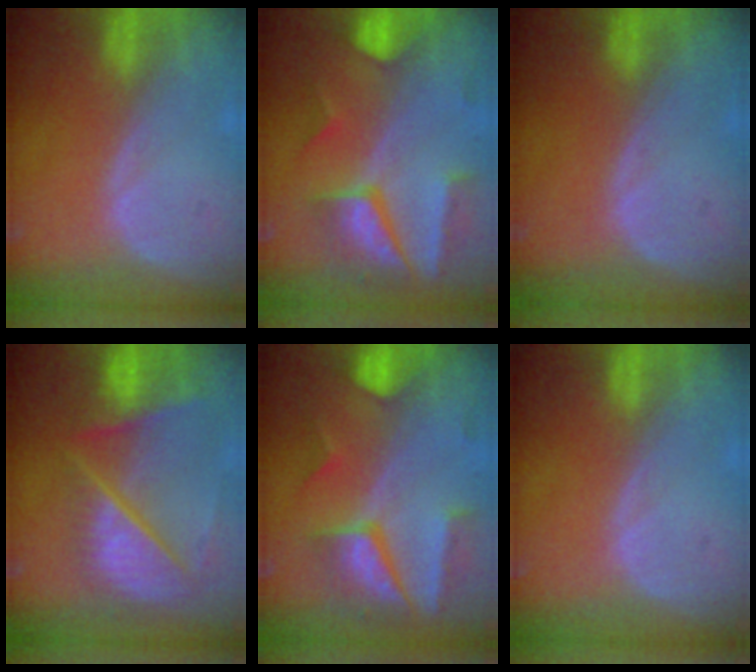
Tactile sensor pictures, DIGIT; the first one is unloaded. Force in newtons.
{"total": 9.6, "press": 8.3, "slide": 4.9}
{"total": 0.0}
{"total": 11.0, "press": 9.2, "slide": 6.1}
{"total": 9.6, "press": 8.3, "slide": 4.9}
{"total": 0.0}